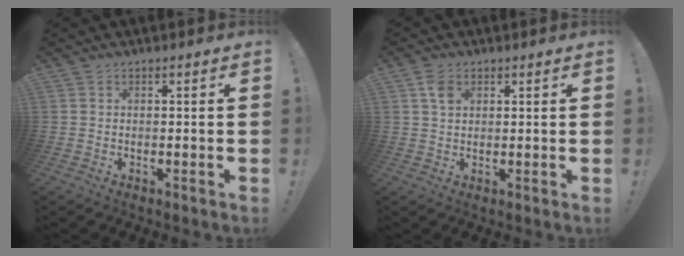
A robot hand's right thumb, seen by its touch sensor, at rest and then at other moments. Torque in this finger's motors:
{"motor_torque": [0.01, 0.09, 0.15, 0.34, 0.15]}